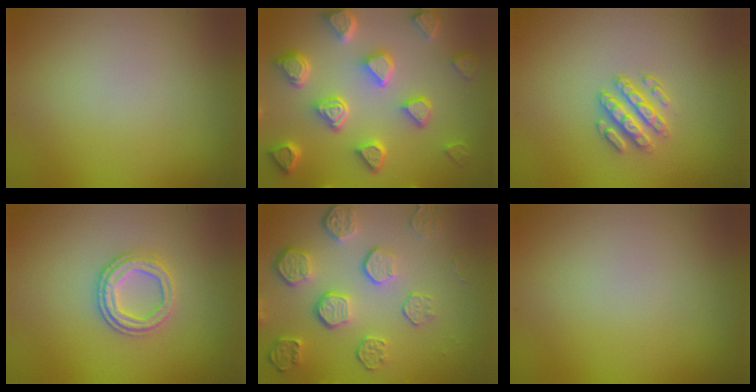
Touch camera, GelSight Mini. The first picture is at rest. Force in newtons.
{"total": 7.5, "press": 5.7, "slide": 4.8}
{"total": 2.9, "press": 2.5, "slide": 1.6}
{"total": 2.8, "press": 2.6, "slide": 1.0}
{"total": 5.6, "press": 3.9, "slide": 4.0}
{"total": 0.0}